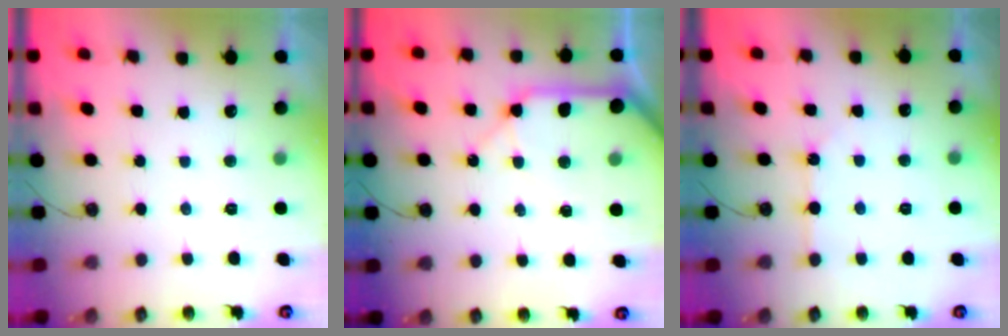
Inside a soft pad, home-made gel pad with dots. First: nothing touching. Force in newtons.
{"total": 13.1, "press": 13.0, "slide": 1.6}
{"total": 2.7, "press": 2.7, "slide": 0.3}